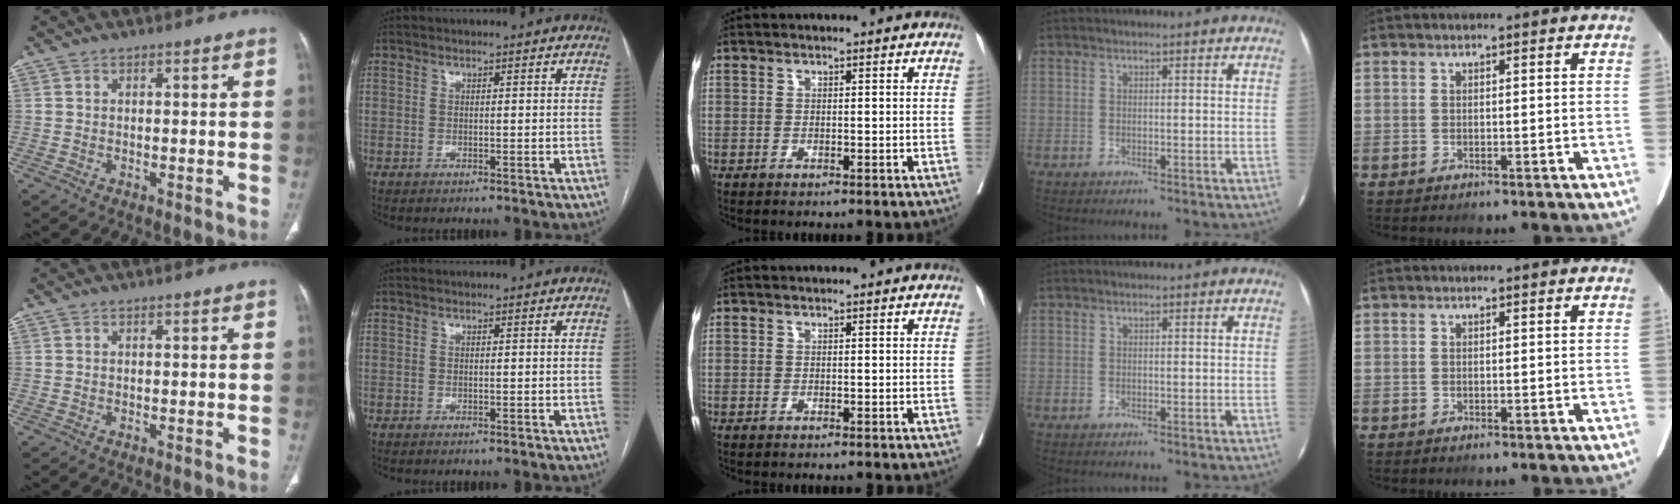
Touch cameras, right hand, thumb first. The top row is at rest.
{}